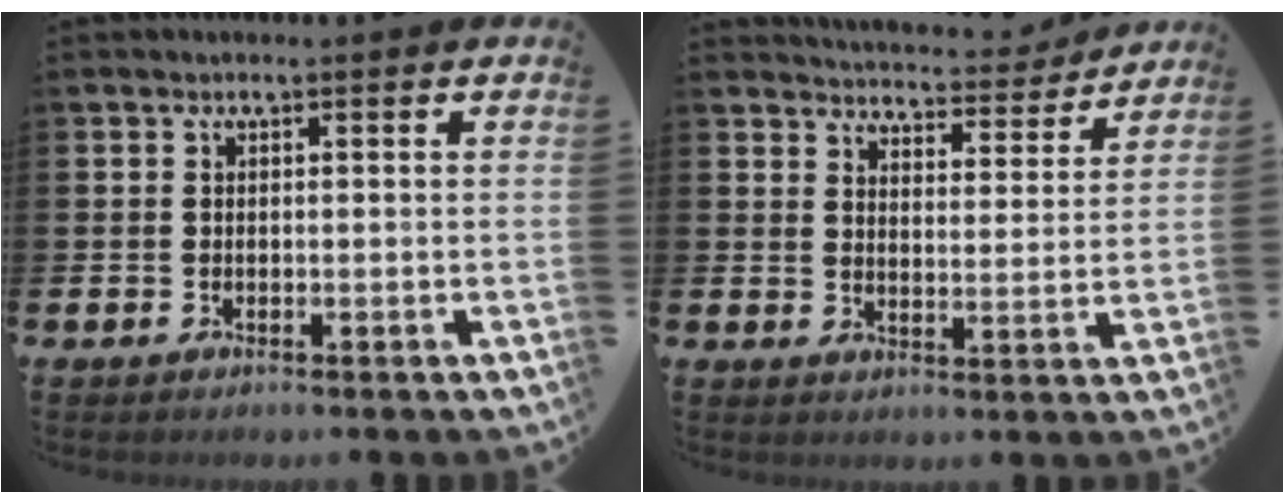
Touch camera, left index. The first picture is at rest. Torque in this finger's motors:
{"motor_torque": [1.06, -1.07, 0.30, 0.07]}